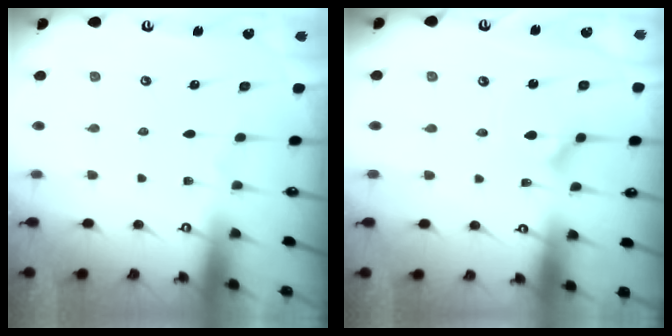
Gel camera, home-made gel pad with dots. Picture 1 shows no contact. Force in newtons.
{"total": 3.9, "press": 3.9, "slide": 0.4}